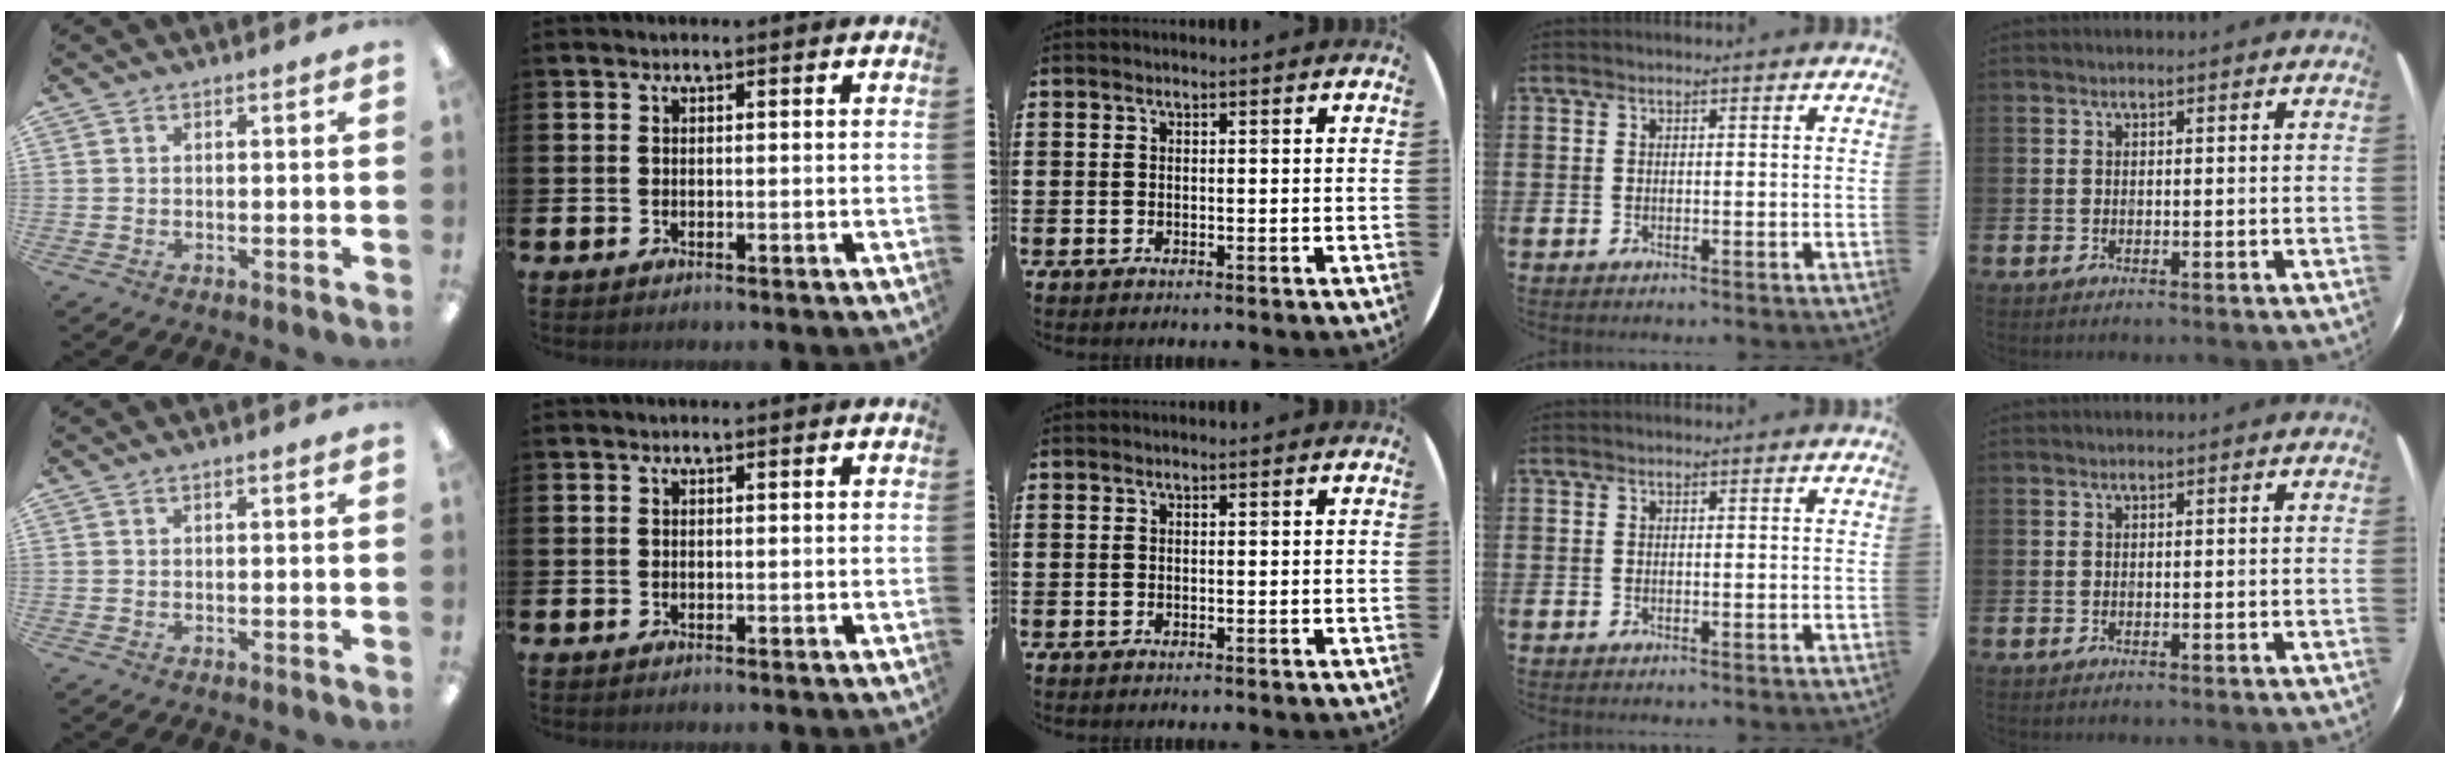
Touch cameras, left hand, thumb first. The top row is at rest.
{}